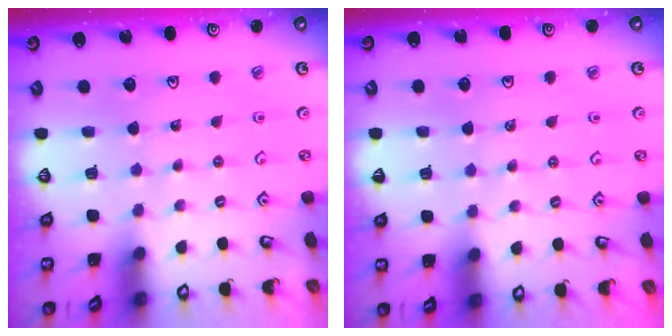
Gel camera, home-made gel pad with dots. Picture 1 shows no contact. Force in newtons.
{"total": 2.5, "press": 2.5, "slide": 0.4}